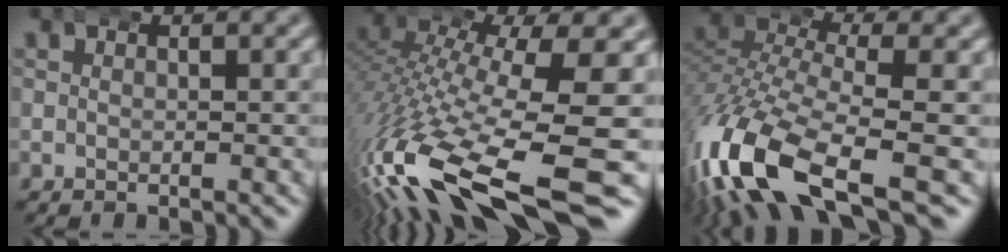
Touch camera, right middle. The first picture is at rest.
{"total": 12.9, "force": [-5.9, 5.3, 10.1], "torque": [-0.221, -0.049, -0.069]}
{"total": 9.6, "force": [-4.3, 4.9, 7.1], "torque": [-0.179, -0.036, -0.060]}